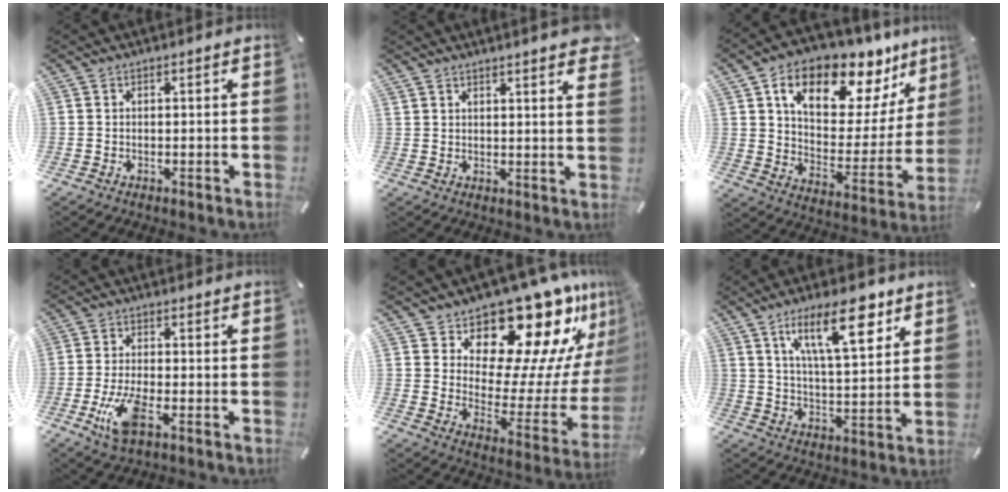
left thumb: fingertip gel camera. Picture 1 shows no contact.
{"total": 3.6, "force": [3.2, 0.5, 1.4], "torque": [-0.020, -0.020, 0.057]}
{"total": 15.8, "force": [10.8, 8.5, 7.6], "torque": [-0.115, -0.083, 0.181]}
{"total": 8.6, "force": [-3.0, 3.3, 7.3], "torque": [-0.161, -0.005, -0.053]}
{"total": 20.8, "force": [16.5, 8.5, 9.3], "torque": [-0.118, -0.151, 0.274]}
{"total": 16.4, "force": [8.7, 6.3, 12.4], "torque": [-0.190, -0.031, 0.141]}